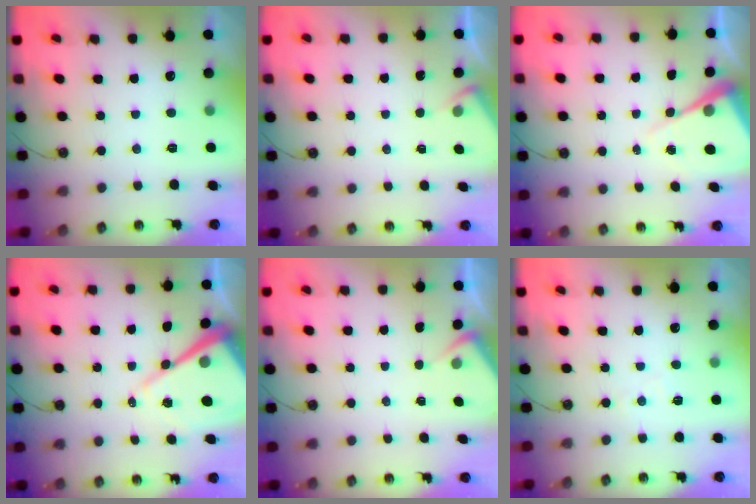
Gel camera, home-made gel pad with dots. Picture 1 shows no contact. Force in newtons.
{"total": 2.7, "press": 2.6, "slide": 0.5}
{"total": 8.4, "press": 8.4, "slide": 0.5}
{"total": 15.8, "press": 15.7, "slide": 1.4}
{"total": 2.8, "press": 2.7, "slide": 0.4}
{"total": 4.7, "press": 4.6, "slide": 0.7}